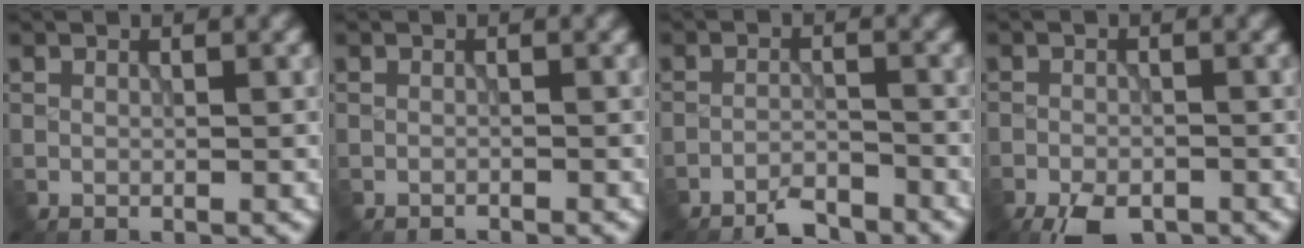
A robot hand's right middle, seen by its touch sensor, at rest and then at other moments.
{"total": 0.6, "force": [-0.5, -0.1, -0.2], "torque": [0.004, -0.003, -0.009]}
{"total": 3.3, "force": [-3.0, 0.6, 1.1], "torque": [-0.015, -0.002, -0.059]}
{"total": 4.1, "force": [-3.1, 1.7, 2.2], "torque": [-0.033, -0.008, -0.055]}